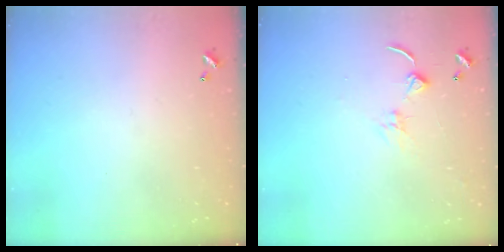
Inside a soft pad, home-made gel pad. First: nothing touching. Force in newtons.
{"total": 1.4, "press": 1.3, "slide": 0.3}